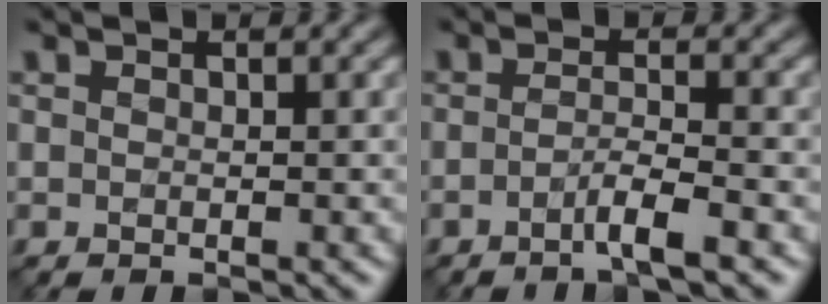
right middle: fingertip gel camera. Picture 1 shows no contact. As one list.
[{"total": 2.8, "force": [-1.4, 0.4, 2.4], "torque": [-0.035, 0.005, -0.035]}]